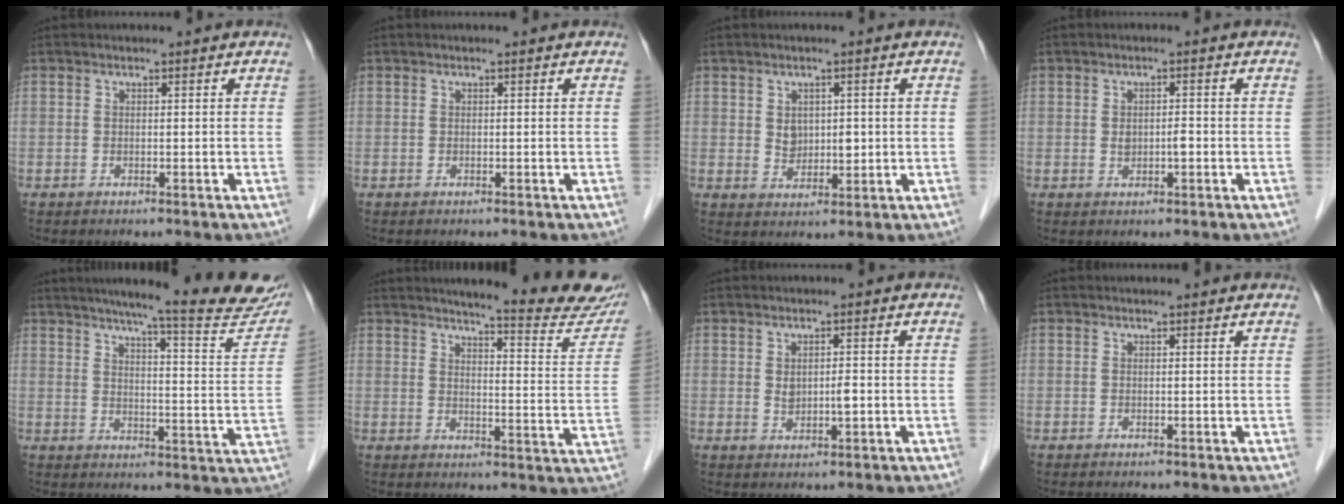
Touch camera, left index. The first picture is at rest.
{"total": 0.0}
{"total": 3.4, "force": [0.6, 2.5, 2.2], "torque": [-0.039, 0.002, 0.018]}
{"total": 2.0, "force": [-0.3, 0.9, 1.7], "torque": [-0.031, 0.001, -0.002]}
{"total": 22.2, "force": [19.1, 1.3, 11.2], "torque": [-0.149, -0.047, 0.228]}
{"total": 16.7, "force": [15.4, 0.4, 6.5], "torque": [-0.080, -0.084, 0.172]}
{"total": 2.5, "force": [0.0, 1.0, 2.3], "torque": [-0.040, 0.000, 0.005]}
{"total": 1.6, "force": [1.5, 0.1, 0.2], "torque": [-0.012, 0.002, 0.011]}